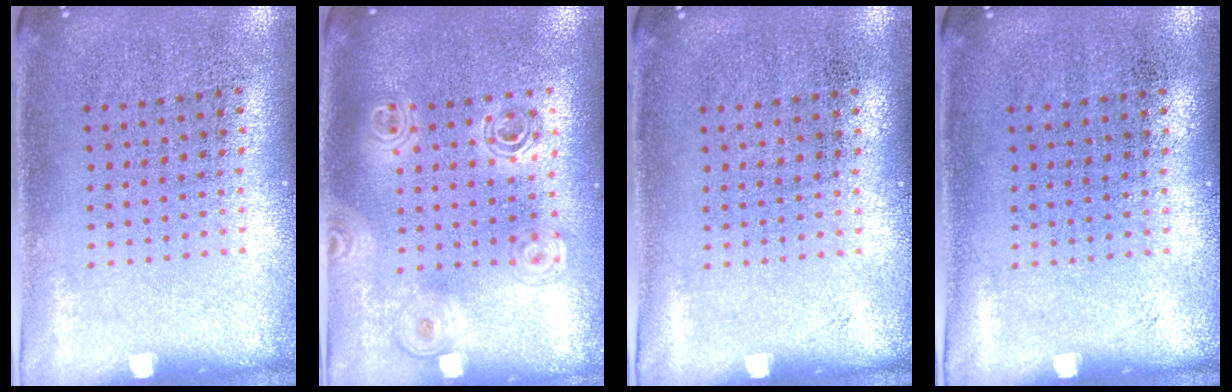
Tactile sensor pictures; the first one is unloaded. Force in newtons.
{"total": 1.5, "press": 1.4, "slide": 0.7}
{"total": 0.0}
{"total": 0.0}